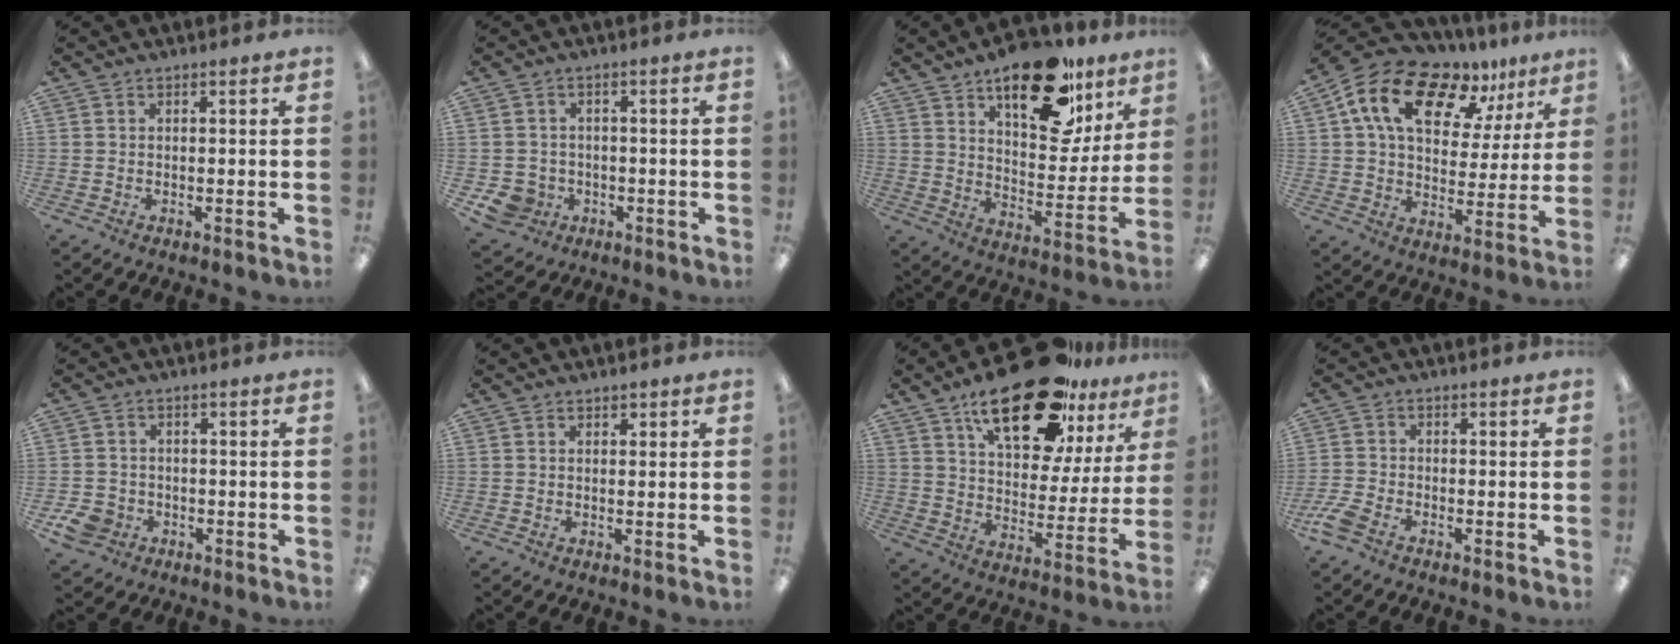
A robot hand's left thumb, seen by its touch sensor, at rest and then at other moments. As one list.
[{"total": 5.4, "force": [-2.4, 4.8, 1.0], "torque": [-0.033, 0.009, -0.047]}, {"total": 22.9, "force": [14.7, 10.5, 14.1], "torque": [-0.186, -0.087, 0.240]}, {"total": 17.5, "force": [11.0, 9.1, 10.0], "torque": [-0.178, -0.058, 0.194]}, {"total": 5.4, "force": [-2.9, 4.3, 1.5], "torque": [-0.041, 0.013, -0.054]}, {"total": 0.8, "force": [0.6, 0.5, 0.0], "torque": [0.001, 0.001, 0.010]}, {"total": 24.2, "force": [16.2, 9.8, 15.0], "torque": [-0.234, -0.094, 0.271]}, {"total": 4.1, "force": [-3.0, 1.9, 2.1], "torque": [-0.055, 0.003, -0.059]}]